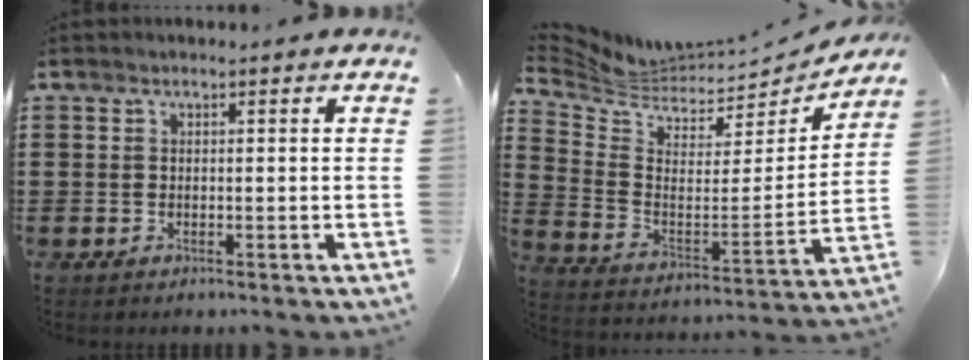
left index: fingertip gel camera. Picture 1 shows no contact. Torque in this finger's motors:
{"motor_torque": [-0.07, -0.39, 0.01, -0.05]}